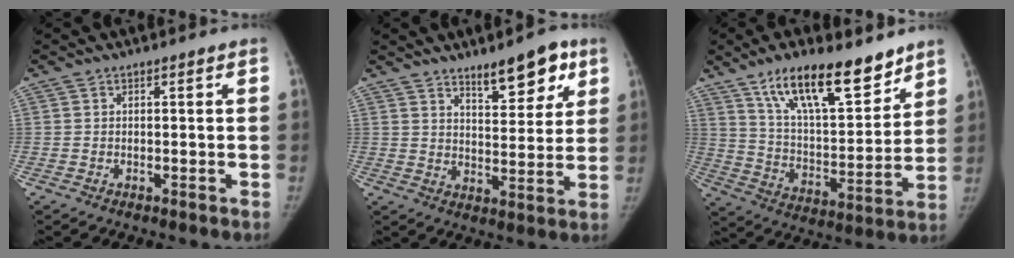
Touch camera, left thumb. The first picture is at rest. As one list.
[{"total": 10.2, "force": [6.7, 3.7, 6.8], "torque": [-0.070, -0.039, 0.104]}, {"total": 19.6, "force": [13.4, 6.9, 12.6], "torque": [-0.170, -0.073, 0.235]}]